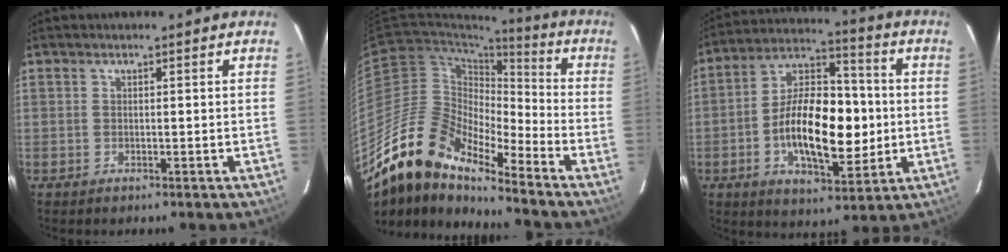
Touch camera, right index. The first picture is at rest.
{"total": 16.7, "force": [-14.1, 4.7, 7.5], "torque": [-0.122, -0.006, -0.281]}
{"total": 18.1, "force": [-2.2, 8.7, 15.7], "torque": [-0.280, 0.016, -0.036]}